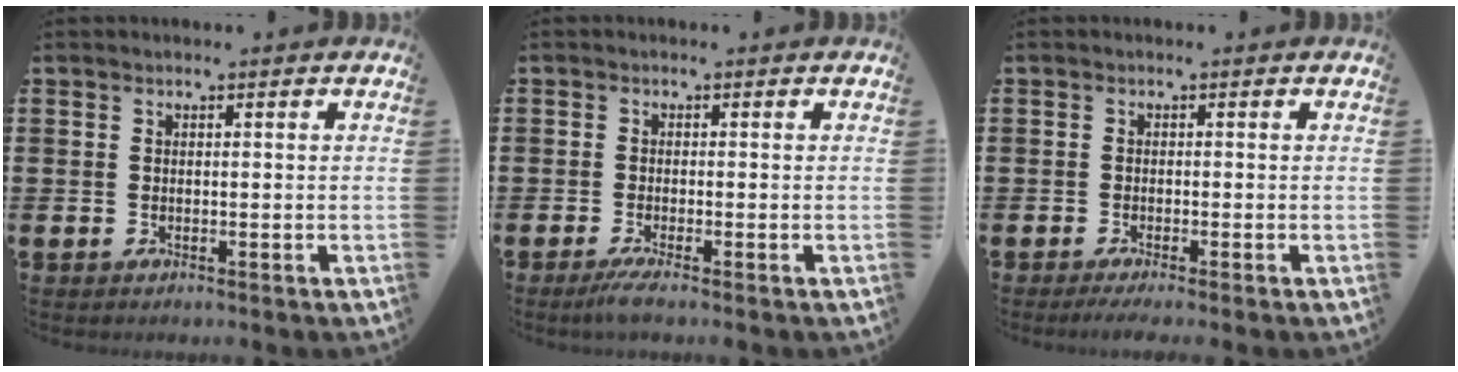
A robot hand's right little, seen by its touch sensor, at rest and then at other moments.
{"total": 1.6, "force": [-0.9, 0.0, 1.3], "torque": [-0.021, -0.002, -0.017]}
{"total": 0.9, "force": [-0.6, 0.0, 0.7], "torque": [-0.011, -0.003, -0.011]}